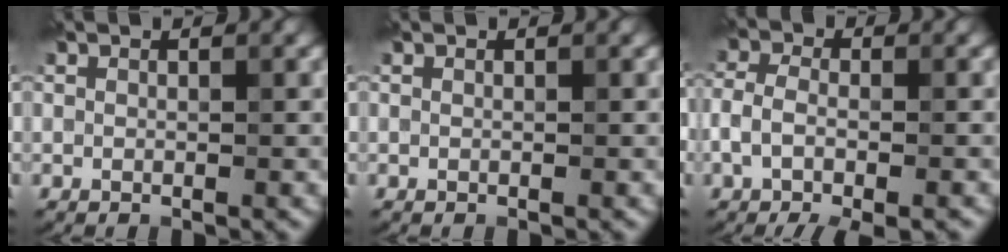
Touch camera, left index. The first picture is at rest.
{"total": 0.0}
{"total": 5.3, "force": [-2.5, 2.5, 3.9], "torque": [-0.080, -0.006, -0.036]}